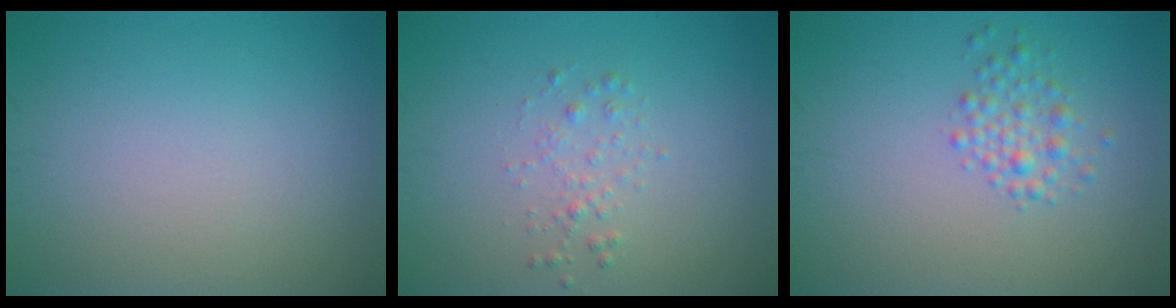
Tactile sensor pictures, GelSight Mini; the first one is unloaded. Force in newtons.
{"total": 1.2, "press": 1.2, "slide": 0.0}
{"total": 2.1, "press": 2.1, "slide": 0.1}